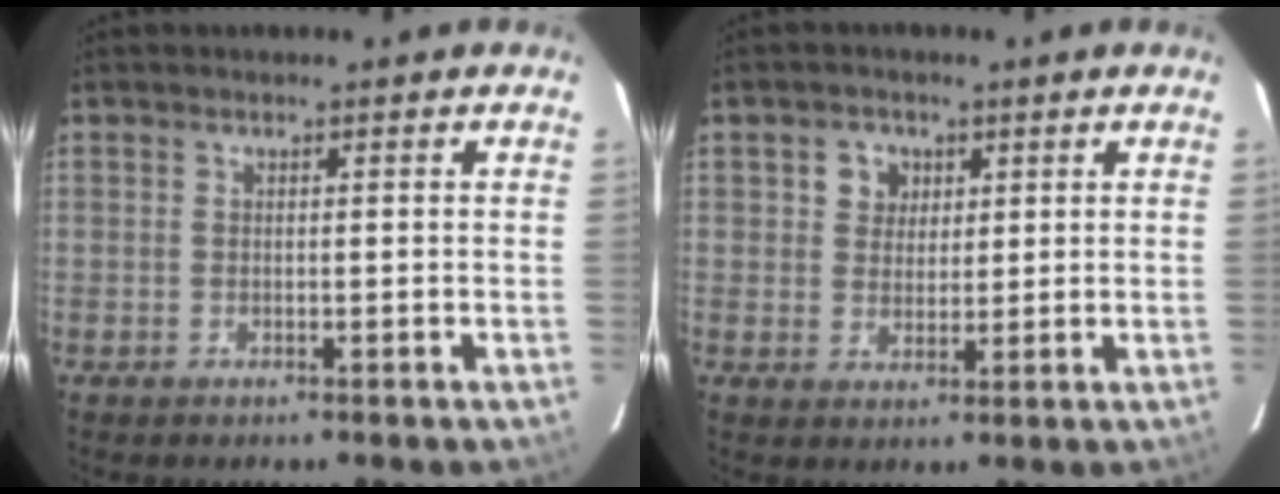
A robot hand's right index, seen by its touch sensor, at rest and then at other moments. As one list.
[{"total": 4.2, "force": [1.5, 3.8, 1.0], "torque": [-0.010, 0.014, 0.029]}]